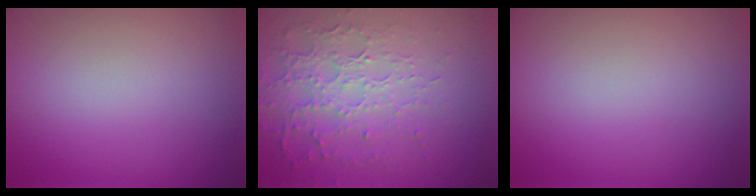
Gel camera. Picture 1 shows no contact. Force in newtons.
{"total": 4.9, "press": 3.5, "slide": 3.4}
{"total": 0.0}